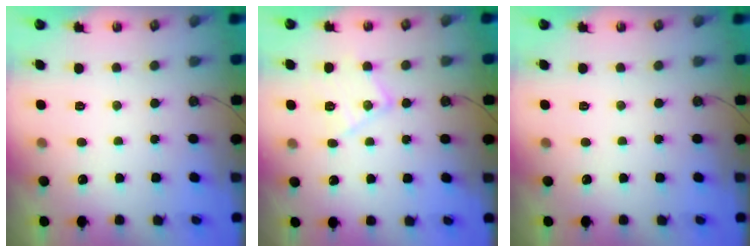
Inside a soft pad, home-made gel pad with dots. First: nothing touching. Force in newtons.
{"total": 12.2, "press": 12.2, "slide": 0.6}
{"total": 0.0}